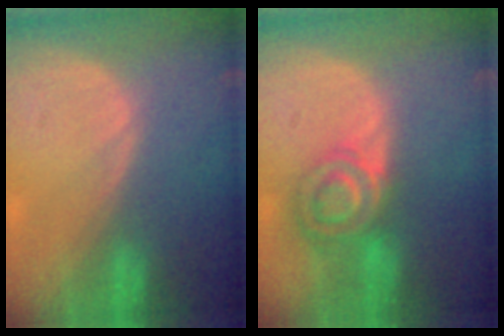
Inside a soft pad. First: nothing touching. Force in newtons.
{"total": 7.3, "press": 6.1, "slide": 4.0}